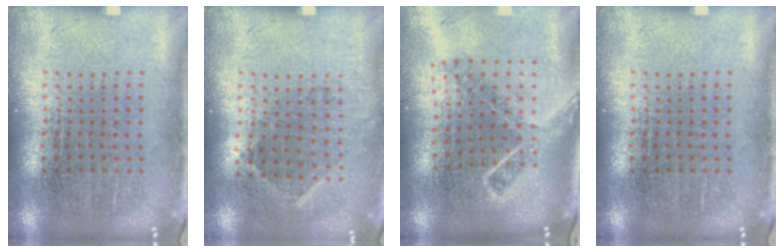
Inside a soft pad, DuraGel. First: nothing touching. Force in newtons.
{"total": 0.8, "press": 0.7, "slide": 0.5}
{"total": 1.8, "press": 1.3, "slide": 1.3}
{"total": 0.0}